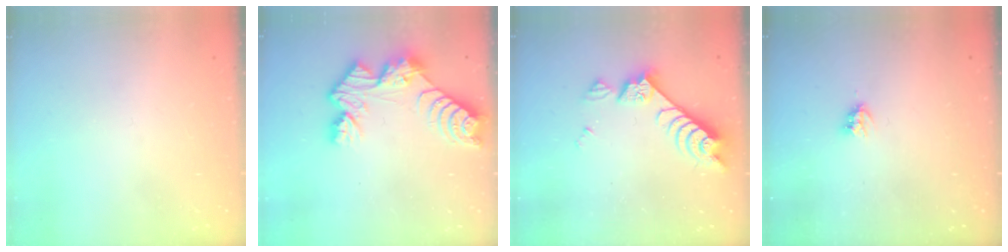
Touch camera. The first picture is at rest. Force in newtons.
{"total": 10.3, "press": 10.3, "slide": 1.0}
{"total": 8.3, "press": 8.2, "slide": 1.3}
{"total": 3.6, "press": 3.6, "slide": 0.1}